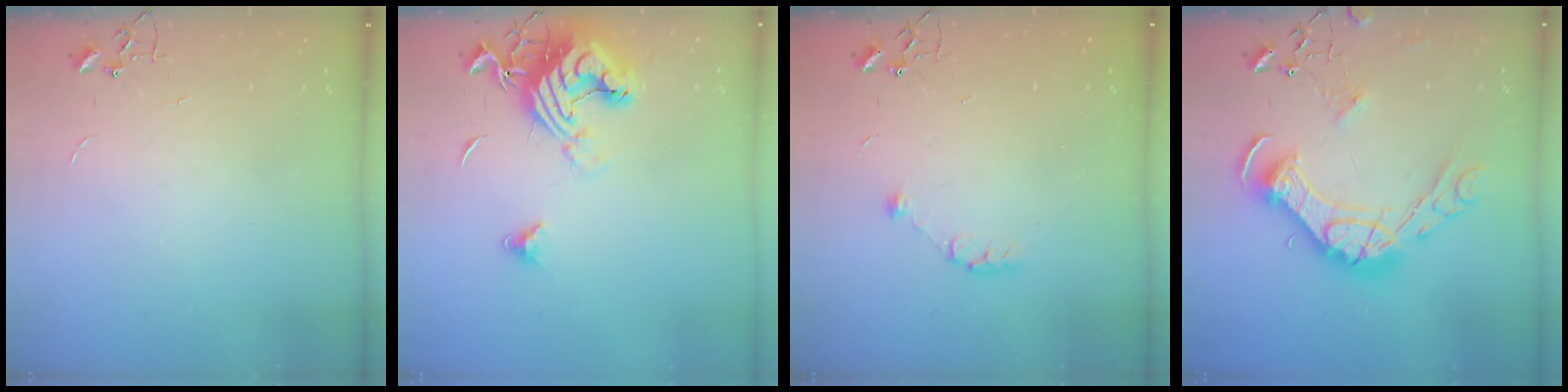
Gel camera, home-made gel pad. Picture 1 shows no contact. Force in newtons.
{"total": 16.2, "press": 16.1, "slide": 2.0}
{"total": 6.6, "press": 6.6, "slide": 0.9}
{"total": 20.9, "press": 20.8, "slide": 1.7}